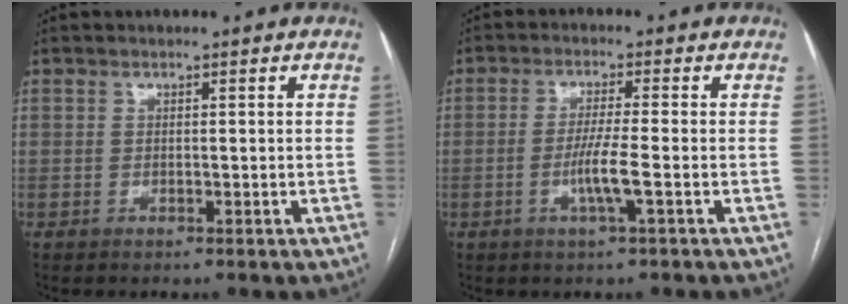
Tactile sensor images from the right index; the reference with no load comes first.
{"total": 4.8, "force": [-1.5, -0.4, 4.6], "torque": [-0.084, -0.007, -0.029]}